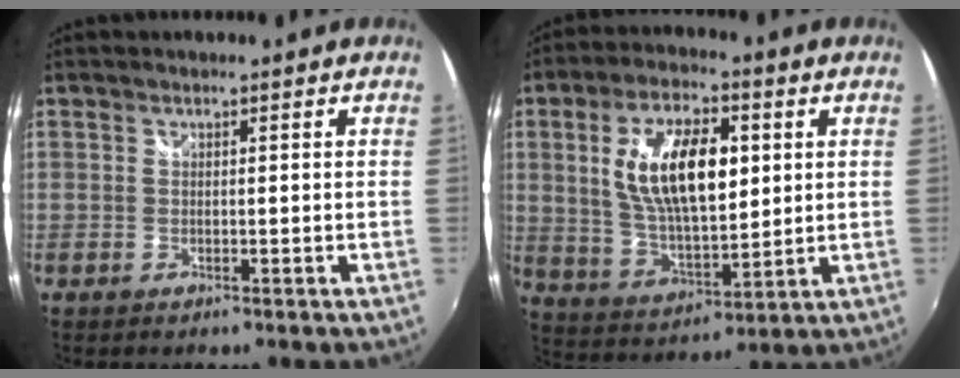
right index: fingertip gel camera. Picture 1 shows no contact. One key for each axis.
{"total": 15.7, "fx": 3.7, "fy": 6.7, "fz": 13.8, "tx": -0.257, "ty": 0.005, "tz": 0.075}